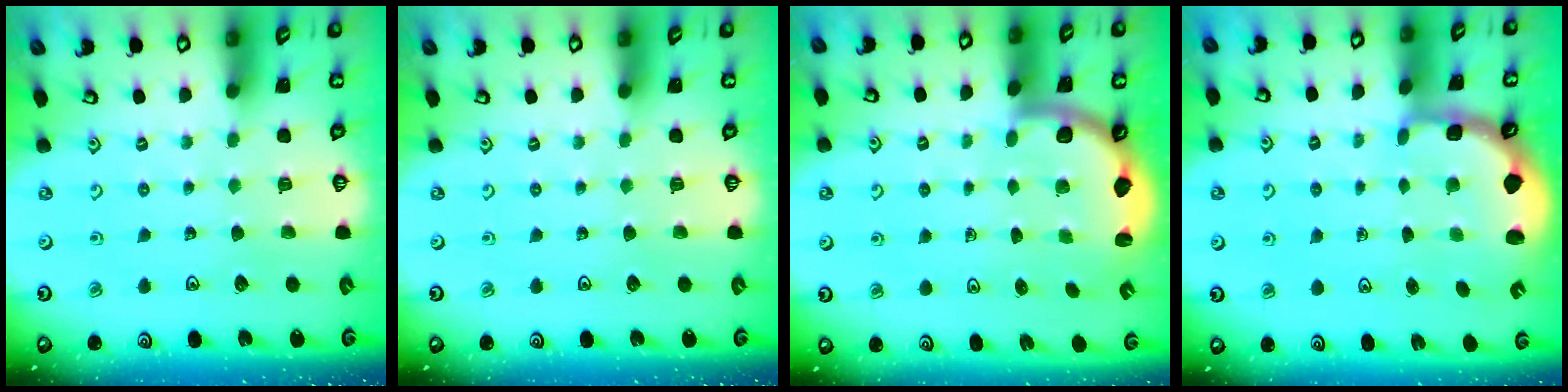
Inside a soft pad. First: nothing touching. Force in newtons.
{"total": 0.0}
{"total": 2.6, "press": 2.5, "slide": 0.6}
{"total": 2.4, "press": 1.6, "slide": 1.8}